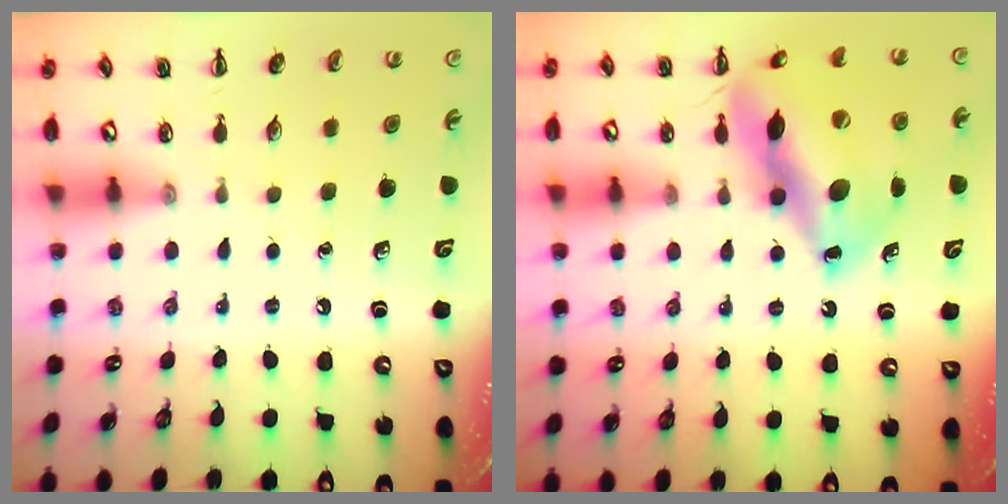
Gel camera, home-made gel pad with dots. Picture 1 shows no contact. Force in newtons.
{"total": 17.6, "press": 17.5, "slide": 2.3}